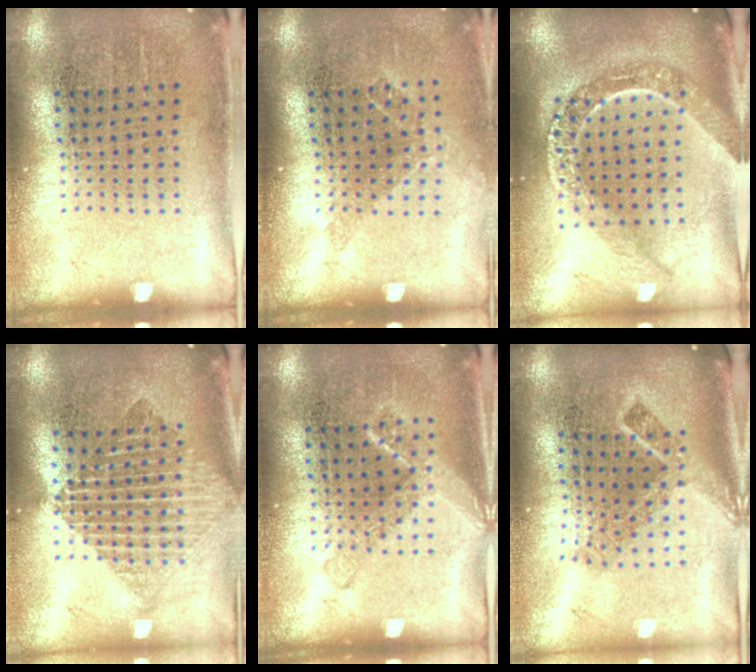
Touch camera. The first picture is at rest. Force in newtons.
{"total": 1.1, "press": 0.9, "slide": 0.6}
{"total": 2.4, "press": 2.0, "slide": 1.3}
{"total": 1.9, "press": 1.5, "slide": 1.1}
{"total": 1.3, "press": 1.3, "slide": 0.2}
{"total": 2.2, "press": 1.5, "slide": 1.6}